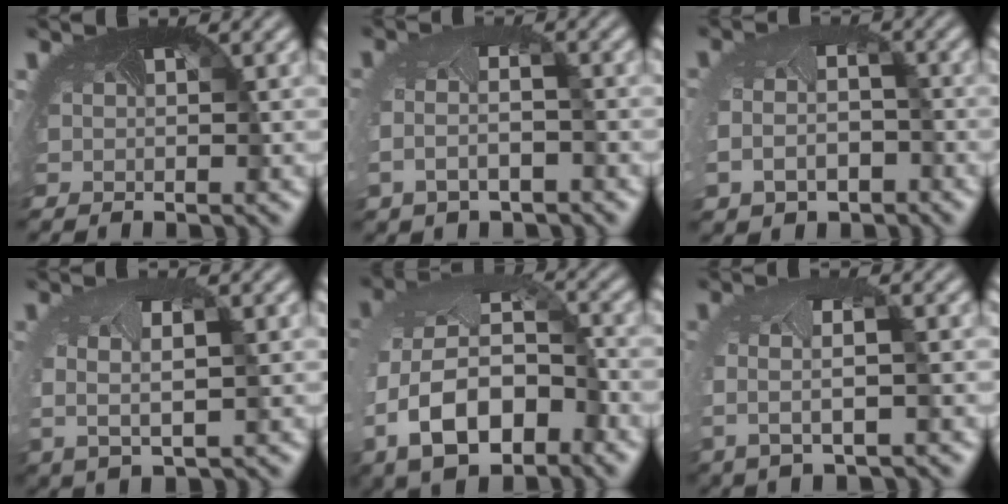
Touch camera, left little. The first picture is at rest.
{"total": 3.4, "force": [-1.1, 1.8, 2.7], "torque": [-0.075, -0.013, -0.020]}
{"total": 5.1, "force": [-1.5, 3.7, 3.2], "torque": [-0.073, -0.033, -0.011]}
{"total": 3.0, "force": [0.1, 1.5, 2.6], "torque": [-0.069, -0.008, 0.003]}
{"total": 10.5, "force": [-3.4, 6.5, 7.6], "torque": [-0.173, -0.017, -0.060]}
{"total": 2.6, "force": [-0.1, 0.5, 2.6], "torque": [-0.062, -0.002, -0.005]}